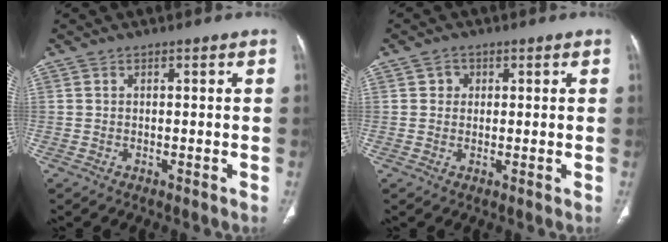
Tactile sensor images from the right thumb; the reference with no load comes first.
{"total": 1.9, "force": [0.6, 1.8, 0.5], "torque": [0.004, 0.001, 0.006]}